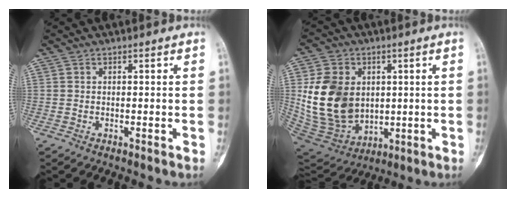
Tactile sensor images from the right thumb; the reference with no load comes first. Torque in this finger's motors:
{"motor_torque": [-0.45, 2.30, 0.81, -0.44, 0.20]}